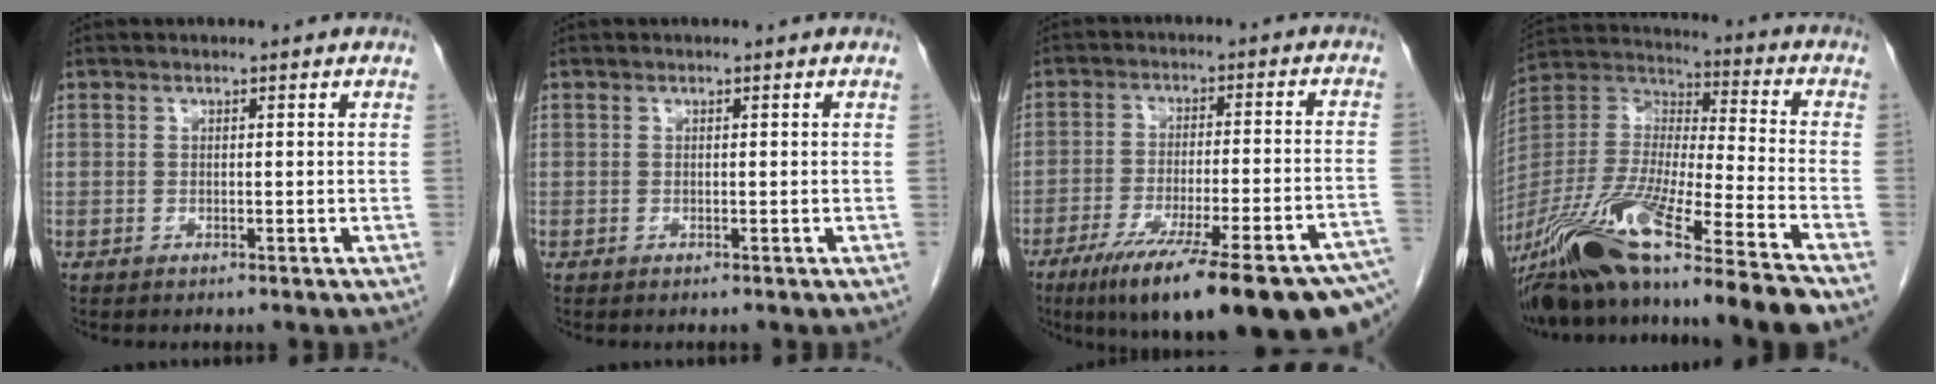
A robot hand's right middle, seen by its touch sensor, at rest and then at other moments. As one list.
[{"total": 0.0}, {"total": 25.0, "force": [-17.9, 2.0, 17.3], "torque": [-0.186, -0.027, -0.258]}, {"total": 23.0, "force": [-17.8, -0.4, 14.6], "torque": [-0.311, -0.041, -0.329]}]